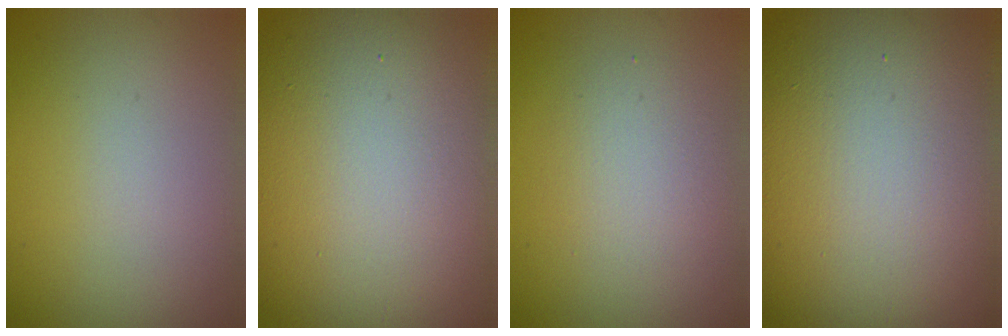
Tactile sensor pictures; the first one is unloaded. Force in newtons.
{"total": 17.9, "press": 17.8, "slide": 1.3}
{"total": 2.6, "press": 2.6, "slide": 0.1}
{"total": 19.6, "press": 19.5, "slide": 1.3}